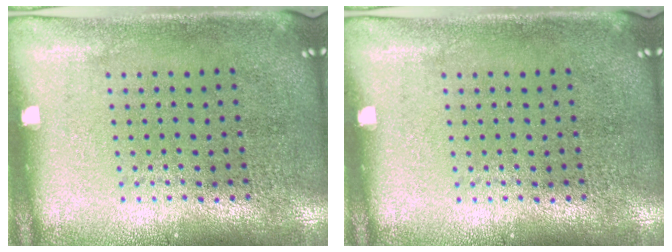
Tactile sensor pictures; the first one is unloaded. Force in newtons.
{"total": 0.0}